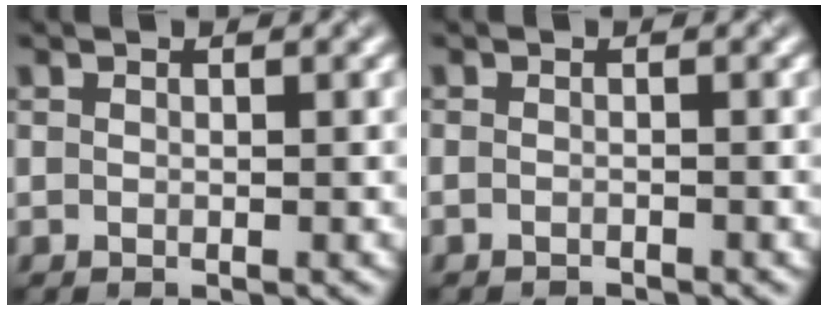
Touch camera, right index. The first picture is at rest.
{"total": 1.0, "force": [-1.0, -0.2, 0.0], "torque": [-0.003, -0.003, -0.017]}